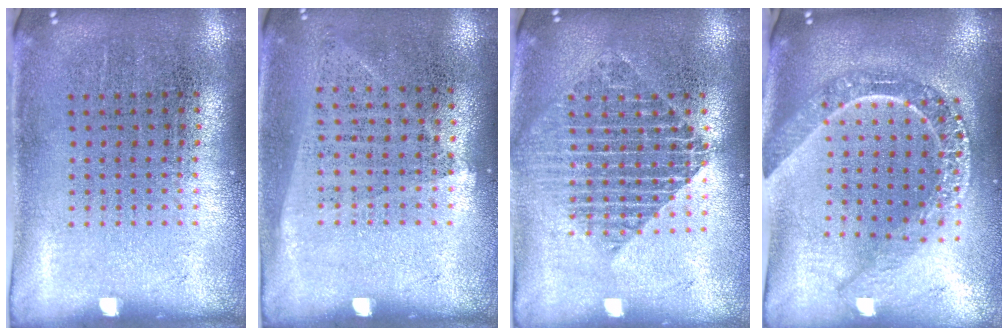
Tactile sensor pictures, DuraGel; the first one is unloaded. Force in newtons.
{"total": 1.0, "press": 0.8, "slide": 0.5}
{"total": 1.8, "press": 1.5, "slide": 0.9}
{"total": 2.3, "press": 2.0, "slide": 1.2}